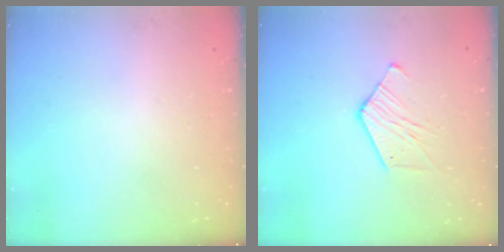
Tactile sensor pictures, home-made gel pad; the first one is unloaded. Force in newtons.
{"total": 8.4, "press": 8.3, "slide": 0.5}